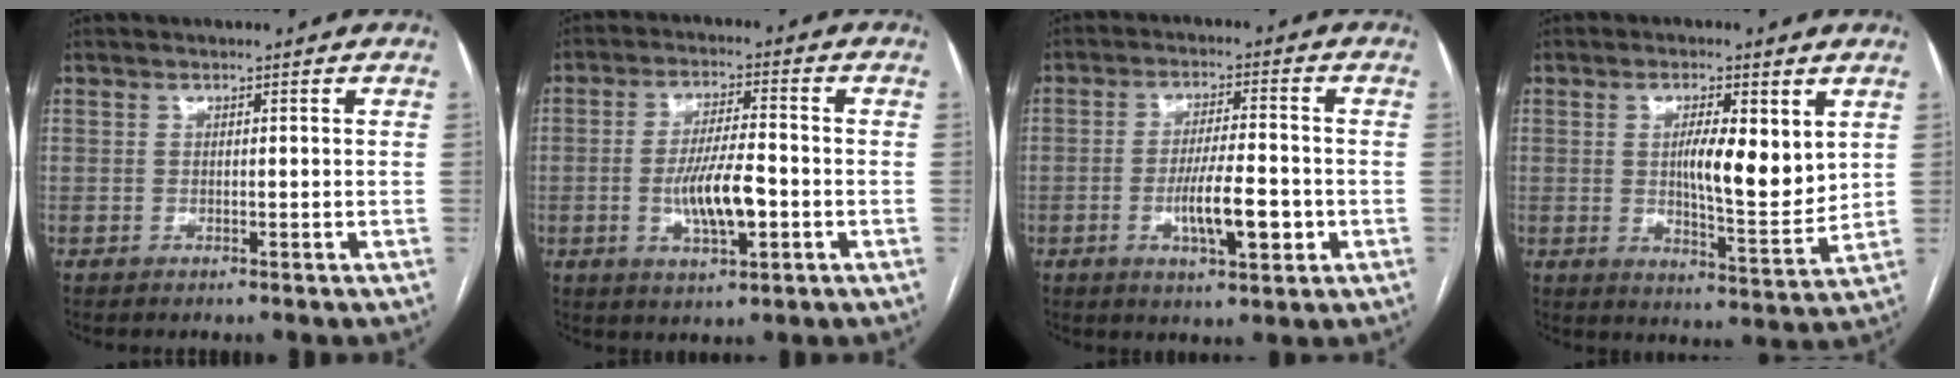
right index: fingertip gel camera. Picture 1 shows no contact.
{"total": 8.4, "force": [-2.0, 2.0, 7.9], "torque": [-0.151, 0.001, -0.033]}
{"total": 8.3, "force": [-2.4, 1.7, 7.8], "torque": [-0.137, -0.003, -0.038]}
{"total": 9.1, "force": [2.3, 2.4, 8.5], "torque": [-0.133, -0.009, 0.040]}